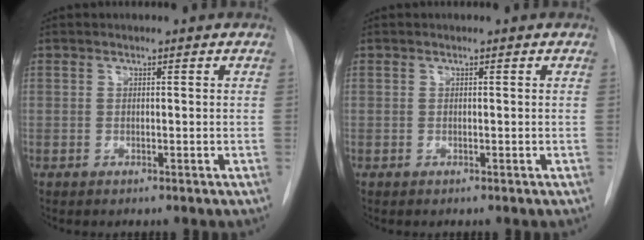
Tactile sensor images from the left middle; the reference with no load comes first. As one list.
[{"total": 0.0}]